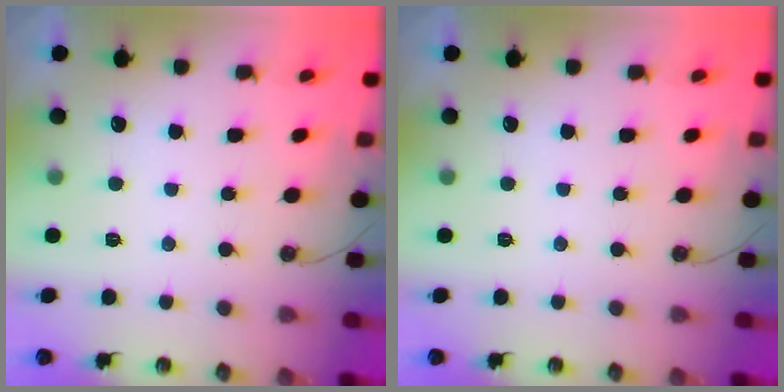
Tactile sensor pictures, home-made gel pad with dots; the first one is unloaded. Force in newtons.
{"total": 0.0}